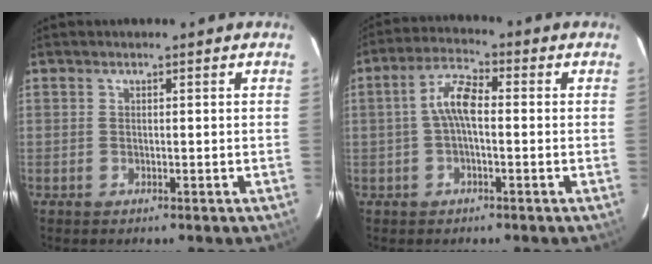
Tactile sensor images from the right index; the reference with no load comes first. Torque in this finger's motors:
{"motor_torque": [0.63, -0.05, 0.40, 0.15]}